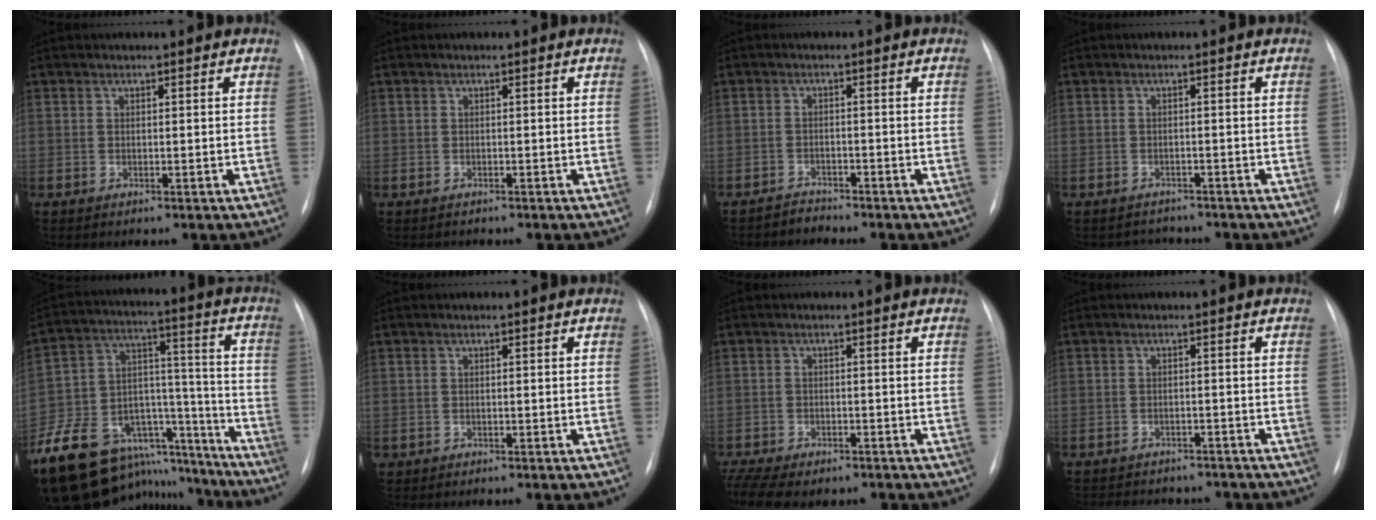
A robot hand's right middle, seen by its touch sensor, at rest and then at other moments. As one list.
[{"total": 0.6, "force": [-0.2, 0.6, -0.1], "torque": [0.002, 0.007, -0.007]}, {"total": 2.0, "force": [-1.8, 0.2, -0.8], "torque": [0.018, -0.008, -0.032]}, {"total": 2.6, "force": [-2.4, 0.8, -0.7], "torque": [0.008, 0.000, -0.035]}, {"total": 26.5, "force": [-21.1, 12.4, 10.1], "torque": [-0.185, 0.053, -0.320]}, {"total": 0.6, "force": [-0.4, 0.4, 0.0], "torque": [-0.008, 0.002, -0.007]}, {"total": 12.4, "force": [-9.5, 5.4, 5.8], "torque": [-0.134, -0.004, -0.130]}, {"total": 8.9, "force": [-8.0, 3.4, 1.9], "torque": [-0.030, 0.011, -0.094]}]